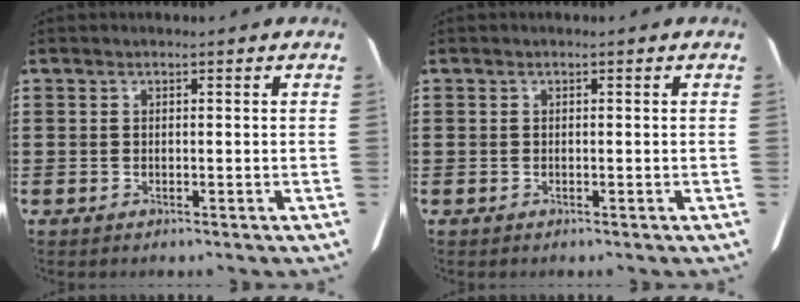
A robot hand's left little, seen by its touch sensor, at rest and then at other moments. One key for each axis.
{"total": 0.0}